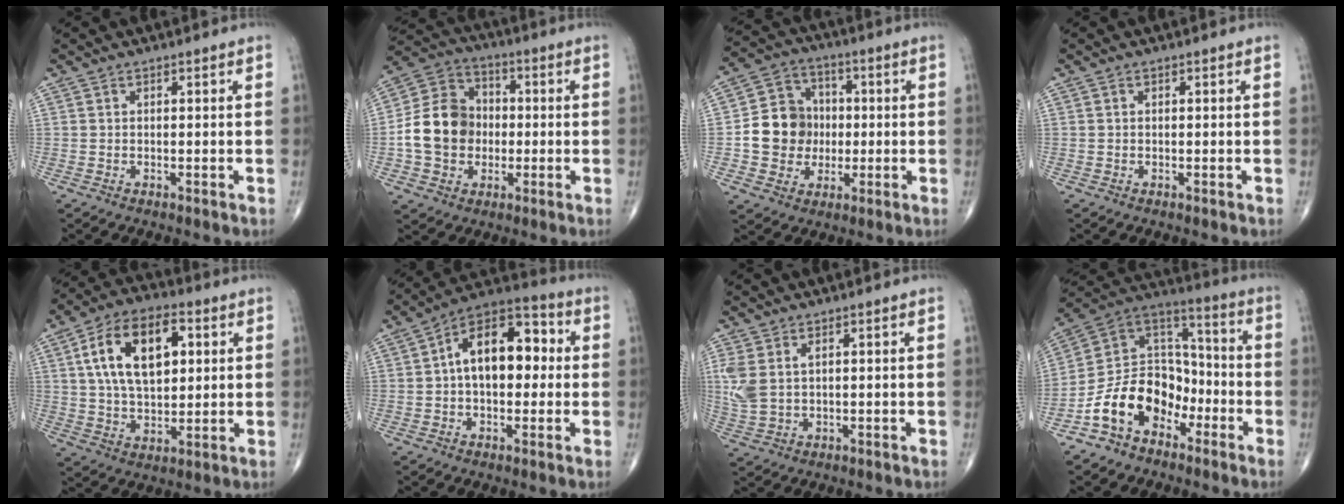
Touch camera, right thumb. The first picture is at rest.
{"total": 13.5, "force": [-1.4, 11.2, 7.4], "torque": [-0.114, 0.029, -0.032]}
{"total": 11.9, "force": [-0.8, 10.7, 5.1], "torque": [-0.052, 0.024, -0.017]}
{"total": 0.0}
{"total": 16.7, "force": [4.5, 9.3, 13.1], "torque": [-0.212, 0.006, 0.077]}
{"total": 14.8, "force": [1.3, 8.6, 11.9], "torque": [-0.159, 0.039, 0.007]}
{"total": 6.0, "force": [1.6, 3.5, 4.6], "torque": [-0.125, 0.006, 0.042]}
{"total": 15.7, "force": [-7.3, 11.2, 8.2], "torque": [-0.112, 0.083, -0.142]}